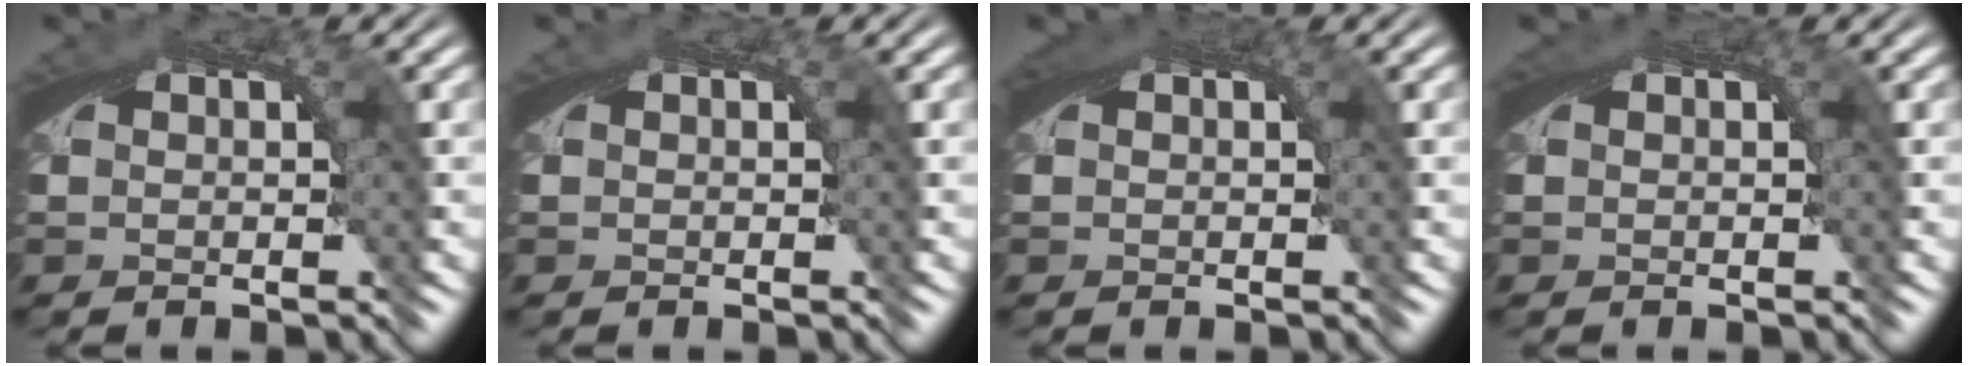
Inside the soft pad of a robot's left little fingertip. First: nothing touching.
{"total": 0.0}
{"total": 1.1, "force": [0.5, 0.0, 0.9], "torque": [-0.013, 0.005, 0.009]}
{"total": 0.7, "force": [0.3, 0.1, 0.6], "torque": [-0.009, 0.002, 0.005]}